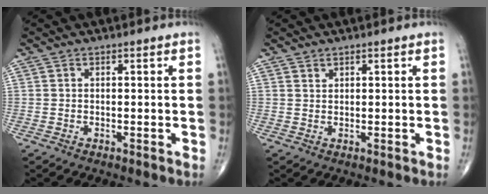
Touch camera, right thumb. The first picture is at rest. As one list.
[{"total": 0.8, "force": [0.7, 0.4, 0.1], "torque": [0.006, -0.005, 0.011]}]